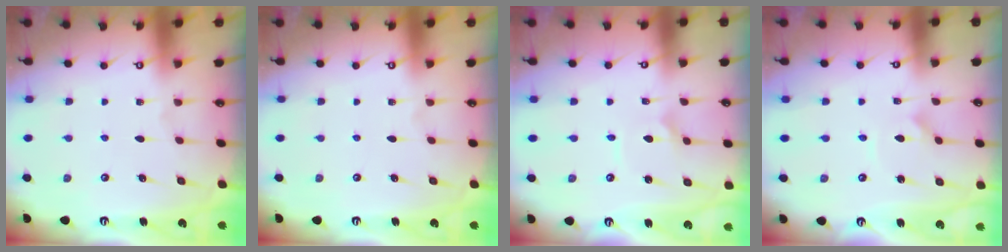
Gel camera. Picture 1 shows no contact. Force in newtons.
{"total": 0.0}
{"total": 2.6, "press": 2.5, "slide": 0.3}
{"total": 2.4, "press": 2.4, "slide": 0.1}